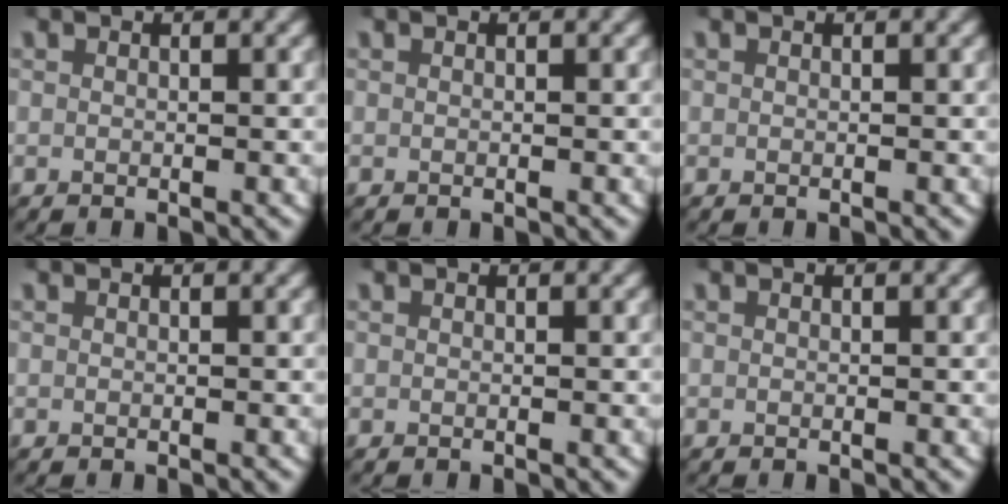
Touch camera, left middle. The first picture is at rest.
{"total": 0.0}
{"total": 0.0}
{"total": 0.0}
{"total": 0.0}
{"total": 0.0}